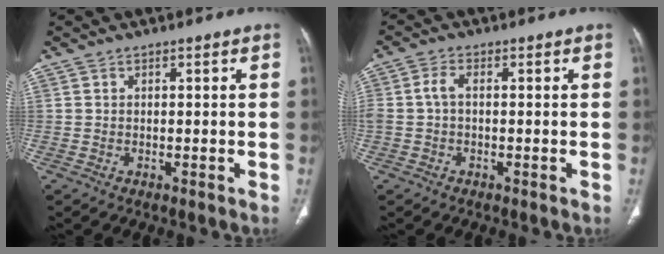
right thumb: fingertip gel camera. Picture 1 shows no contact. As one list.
[{"total": 2.8, "force": [-0.1, 1.5, 2.3], "torque": [-0.057, 0.008, -0.005]}]